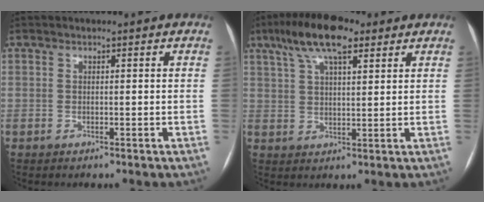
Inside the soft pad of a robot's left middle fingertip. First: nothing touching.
{"total": 10.9, "force": [6.6, 3.4, 8.0], "torque": [-0.151, 0.028, 0.114]}